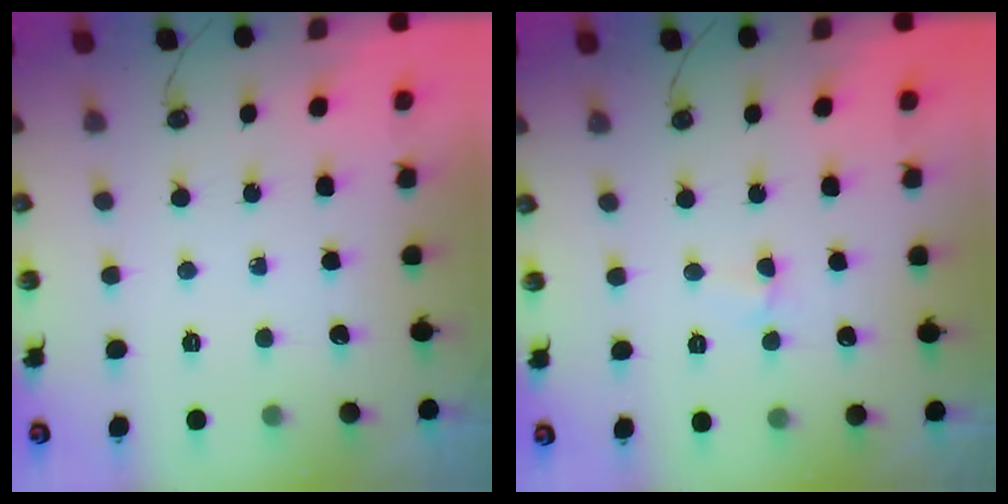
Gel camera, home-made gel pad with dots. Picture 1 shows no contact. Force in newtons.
{"total": 3.4, "press": 3.3, "slide": 0.5}